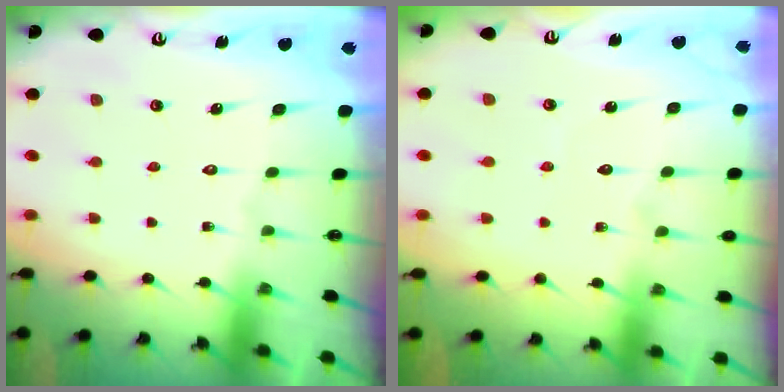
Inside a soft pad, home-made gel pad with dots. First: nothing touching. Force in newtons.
{"total": 2.6, "press": 2.6, "slide": 0.3}